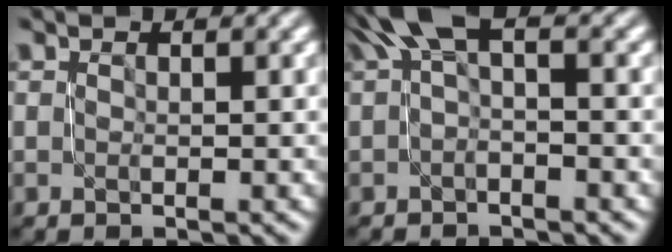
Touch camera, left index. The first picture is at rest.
{"total": 3.2, "force": [1.0, 0.7, 3.0], "torque": [-0.058, 0.009, 0.014]}